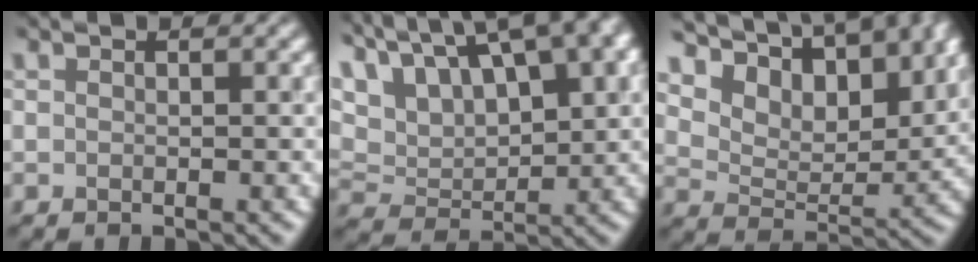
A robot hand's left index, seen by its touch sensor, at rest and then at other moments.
{"total": 12.5, "force": [8.4, 4.8, 7.9], "torque": [-0.198, 0.018, 0.166]}
{"total": 9.7, "force": [8.6, 3.0, 3.3], "torque": [-0.119, -0.012, 0.179]}